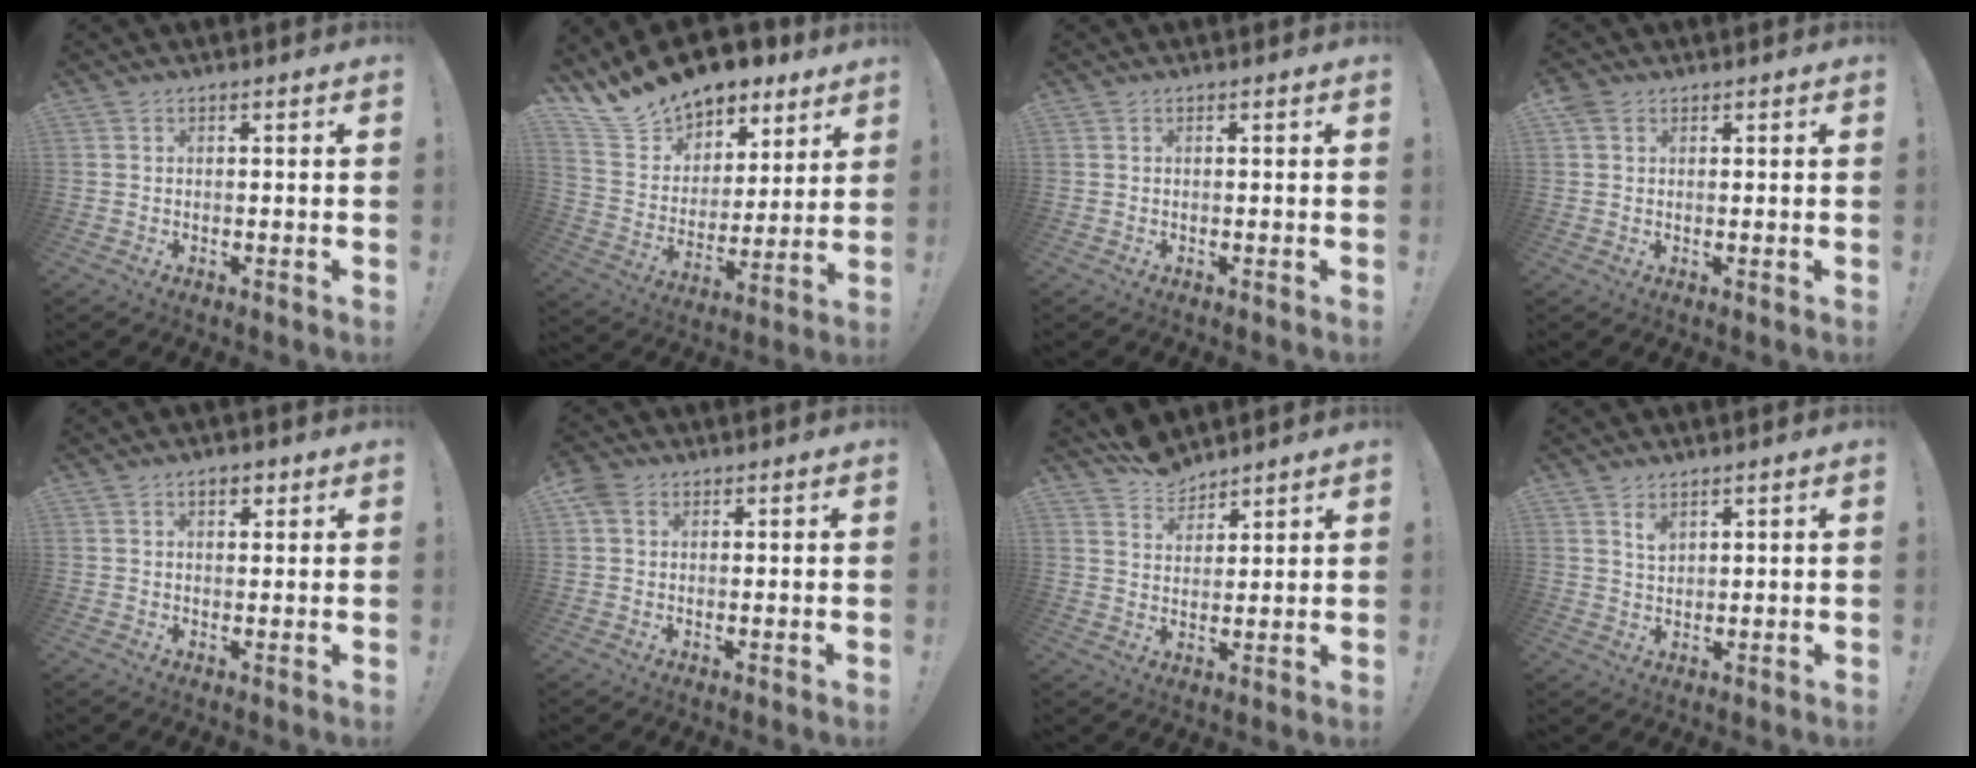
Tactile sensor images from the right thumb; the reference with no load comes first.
{"total": 16.2, "force": [14.1, 7.1, 3.5], "torque": [-0.081, -0.110, 0.264]}
{"total": 0.0}
{"total": 2.4, "force": [1.6, 1.6, 0.7], "torque": [-0.006, 0.001, 0.030]}
{"total": 3.2, "force": [1.6, 1.9, 2.1], "torque": [-0.029, 0.001, 0.026]}
{"total": 3.9, "force": [2.1, 2.8, 1.8], "torque": [-0.030, 0.003, 0.041]}
{"total": 7.4, "force": [6.6, 3.2, 1.1], "torque": [-0.012, -0.041, 0.122]}
{"total": 3.8, "force": [2.8, 2.2, 1.3], "torque": [-0.018, -0.019, 0.051]}